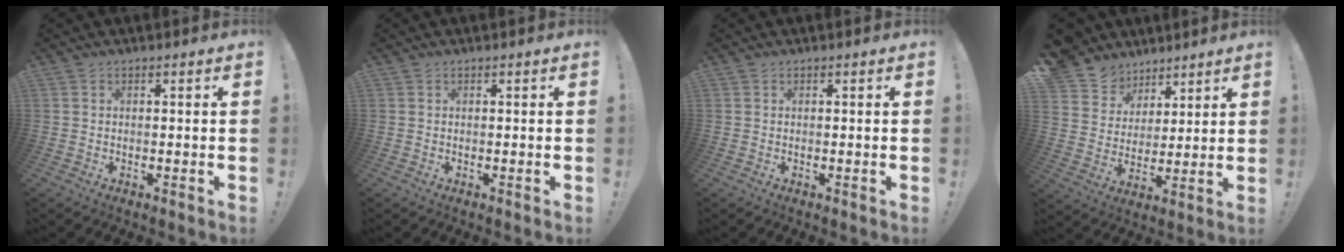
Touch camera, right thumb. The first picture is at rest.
{"total": 0.0}
{"total": 0.0}
{"total": 10.0, "force": [6.3, 7.7, 1.6], "torque": [-0.029, -0.055, 0.128]}